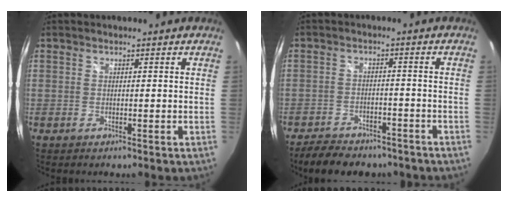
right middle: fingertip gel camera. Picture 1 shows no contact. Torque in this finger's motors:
{"motor_torque": [0.14, -0.14, 0.06, 0.05]}